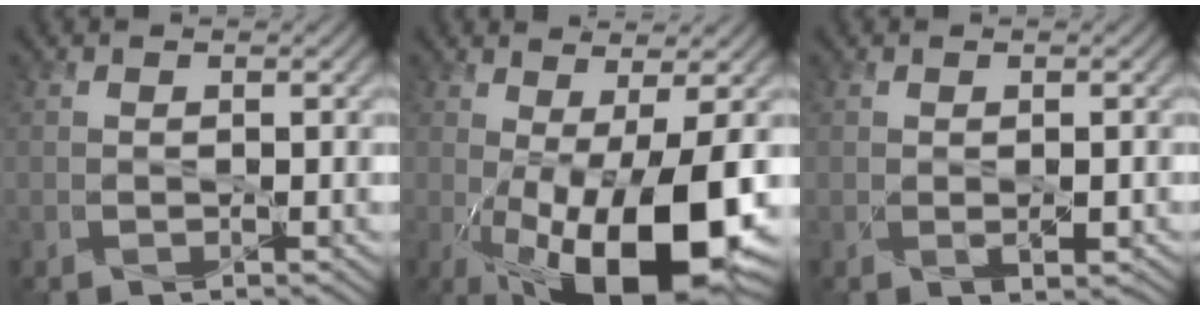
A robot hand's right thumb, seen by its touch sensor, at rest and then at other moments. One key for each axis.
{"total": 14.8, "fx": -3.8, "fy": 5.2, "fz": 13.4, "tx": -0.231, "ty": -0.021, "tz": -0.052}
{"total": 1.4, "fx": -0.2, "fy": 0.7, "fz": 1.2, "tx": -0.022, "ty": -0.007, "tz": 0.001}